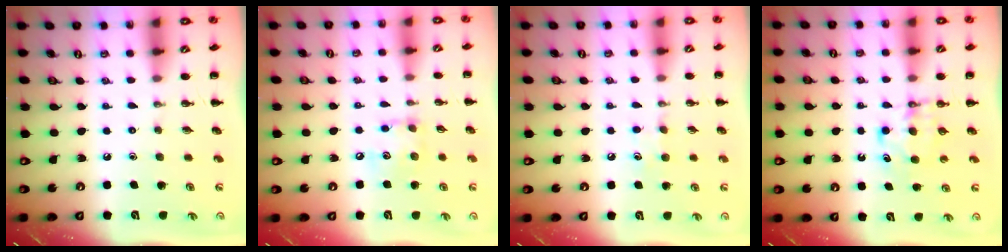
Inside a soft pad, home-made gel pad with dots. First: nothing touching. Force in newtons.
{"total": 7.7, "press": 7.7, "slide": 0.6}
{"total": 6.5, "press": 6.3, "slide": 1.8}
{"total": 5.2, "press": 5.1, "slide": 0.9}